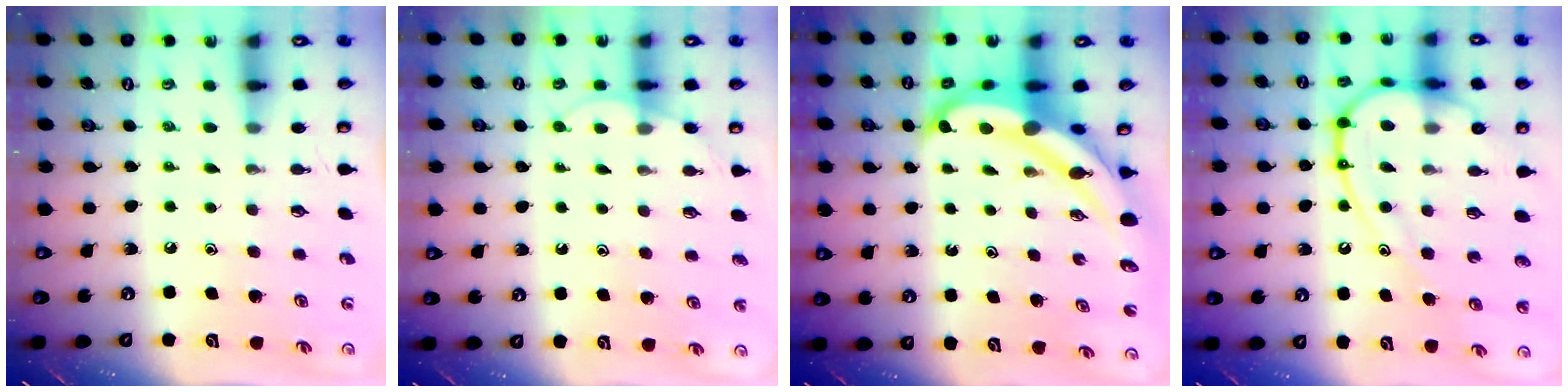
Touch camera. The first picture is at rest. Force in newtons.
{"total": 5.2, "press": 5.2, "slide": 0.5}
{"total": 8.5, "press": 8.5, "slide": 1.0}
{"total": 15.9, "press": 15.9, "slide": 1.1}